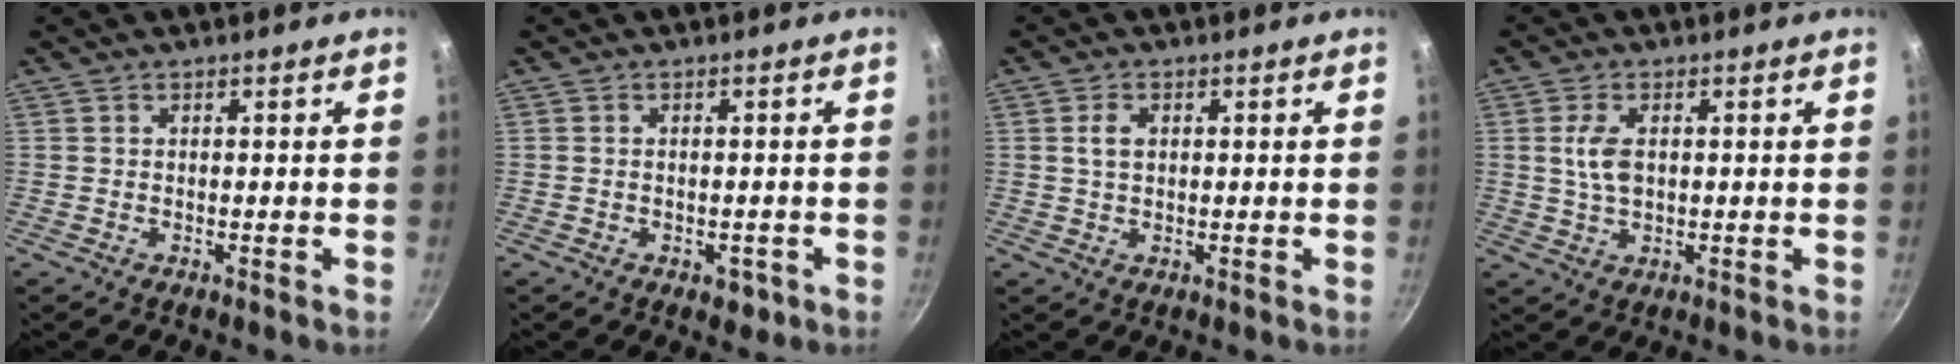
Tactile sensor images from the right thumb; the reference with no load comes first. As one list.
[{"total": 2.8, "force": [-1.2, 1.7, 1.8], "torque": [-0.016, 0.006, -0.008]}, {"total": 2.9, "force": [0.6, 1.9, 2.0], "torque": [-0.033, 0.003, 0.012]}, {"total": 5.2, "force": [0.8, 3.0, 4.2], "torque": [-0.079, 0.001, 0.014]}]